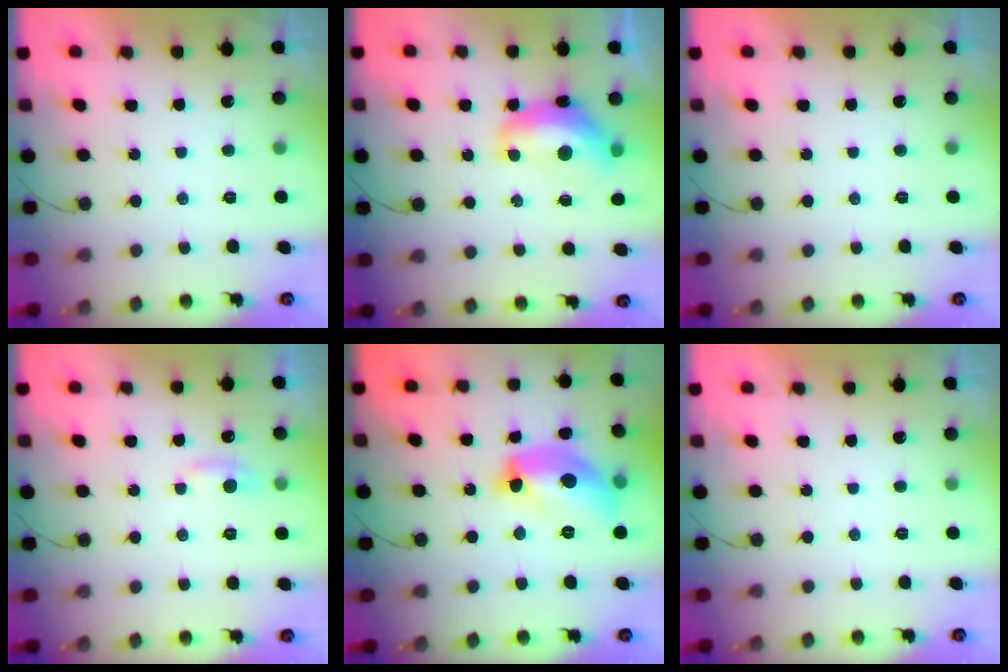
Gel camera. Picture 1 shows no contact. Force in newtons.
{"total": 11.9, "press": 11.9, "slide": 1.0}
{"total": 0.0}
{"total": 4.8, "press": 4.8, "slide": 0.7}
{"total": 17.0, "press": 16.9, "slide": 1.0}
{"total": 0.0}